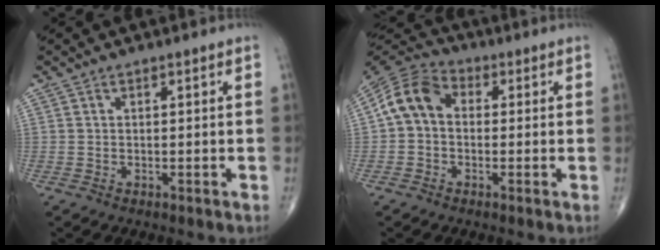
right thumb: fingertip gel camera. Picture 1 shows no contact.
{"total": 9.0, "force": [0.2, 6.9, 5.7], "torque": [-0.097, 0.028, -0.013]}